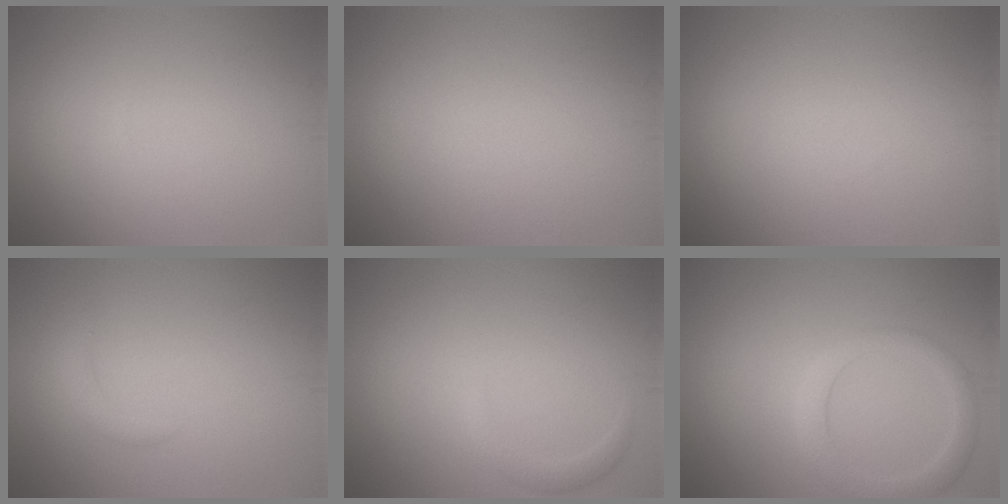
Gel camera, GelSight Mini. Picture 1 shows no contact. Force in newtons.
{"total": 0.0}
{"total": 0.0}
{"total": 1.2, "press": 1.2, "slide": 0.1}
{"total": 1.3, "press": 1.3, "slide": 0.1}
{"total": 3.0, "press": 2.9, "slide": 0.3}